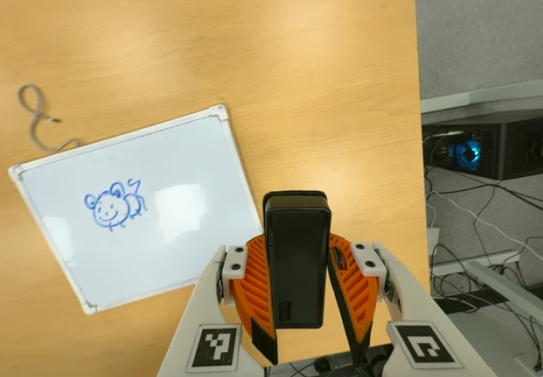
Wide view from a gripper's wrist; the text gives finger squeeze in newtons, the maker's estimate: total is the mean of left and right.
{"total": 9.0, "left": 7.1, "right": 10.8}